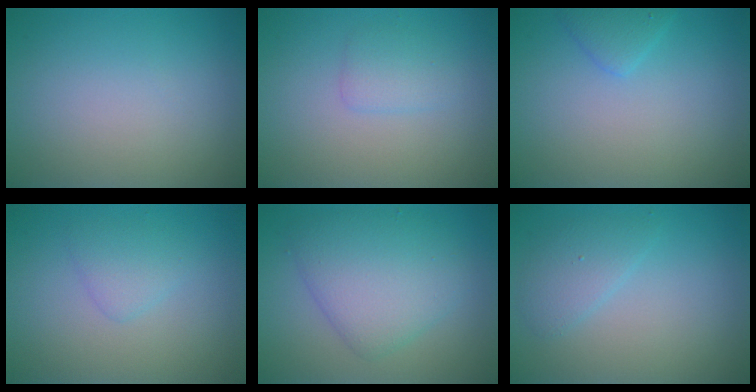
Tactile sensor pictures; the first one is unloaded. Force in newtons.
{"total": 1.6, "press": 1.6, "slide": 0.0}
{"total": 1.5, "press": 1.5, "slide": 0.1}
{"total": 1.6, "press": 1.6, "slide": 0.2}
{"total": 5.4, "press": 5.4, "slide": 0.1}
{"total": 2.0, "press": 2.0, "slide": 0.2}